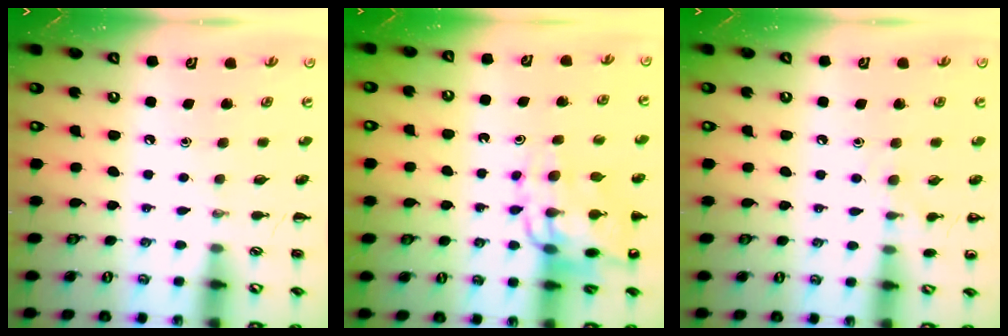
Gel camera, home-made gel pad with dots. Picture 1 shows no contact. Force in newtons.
{"total": 12.6, "press": 12.1, "slide": 3.4}
{"total": 6.5, "press": 6.2, "slide": 1.9}